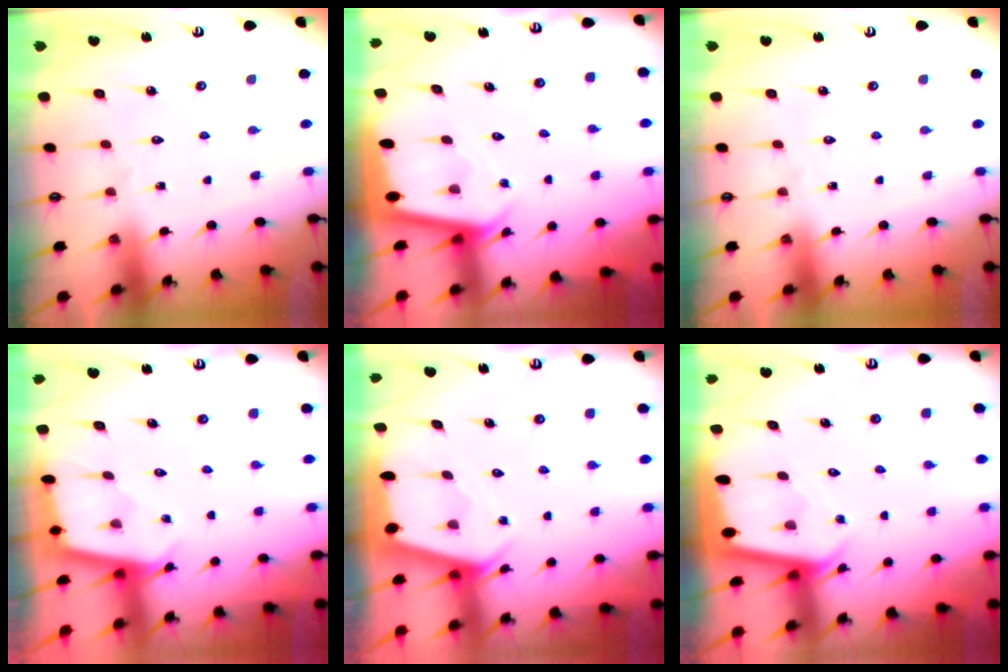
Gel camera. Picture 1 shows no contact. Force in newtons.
{"total": 2.0, "press": 2.0, "slide": 0.1}
{"total": 0.0}
{"total": 2.1, "press": 2.1, "slide": 0.2}
{"total": 2.5, "press": 2.5, "slide": 0.3}
{"total": 2.0, "press": 2.0, "slide": 0.1}